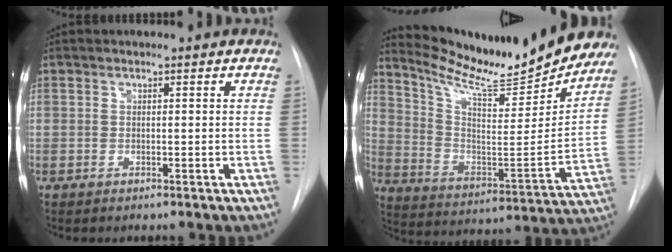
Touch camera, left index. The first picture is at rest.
{"total": 22.6, "force": [20.5, 3.8, 8.8], "torque": [-0.144, -0.062, 0.300]}